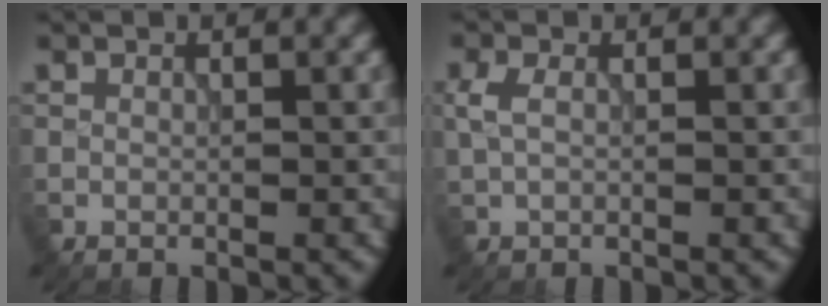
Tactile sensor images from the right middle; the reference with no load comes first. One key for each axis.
{"total": 2.1, "fx": 0.1, "fy": 1.3, "fz": 1.7, "tx": -0.041, "ty": 0.002, "tz": 0.004}